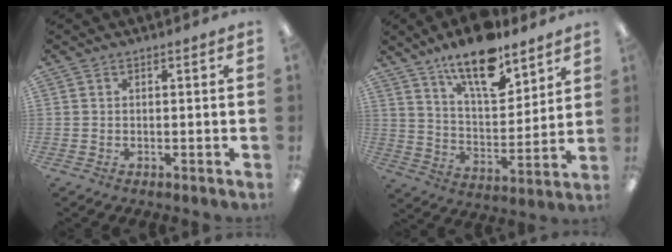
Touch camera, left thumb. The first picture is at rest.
{"total": 16.0, "force": [12.1, 5.6, 8.8], "torque": [-0.147, -0.070, 0.208]}